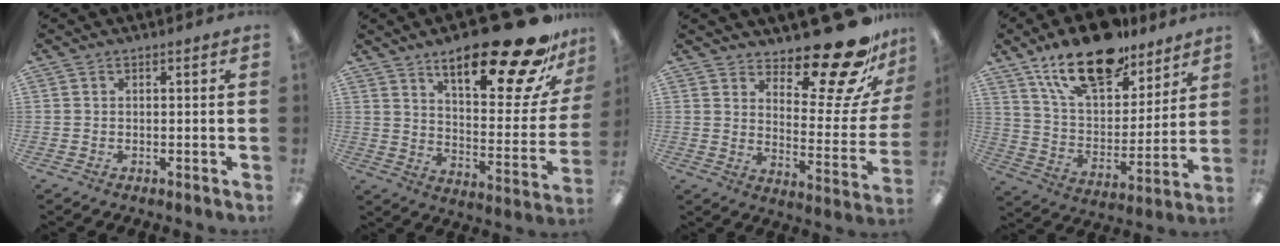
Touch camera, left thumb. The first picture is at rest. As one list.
[{"total": 26.5, "force": [18.3, 7.4, 17.7], "torque": [-0.247, -0.123, 0.291]}, {"total": 21.0, "force": [16.5, 6.4, 11.3], "torque": [-0.128, -0.131, 0.265]}, {"total": 20.1, "force": [14.6, 8.9, 10.6], "torque": [-0.182, -0.077, 0.255]}]